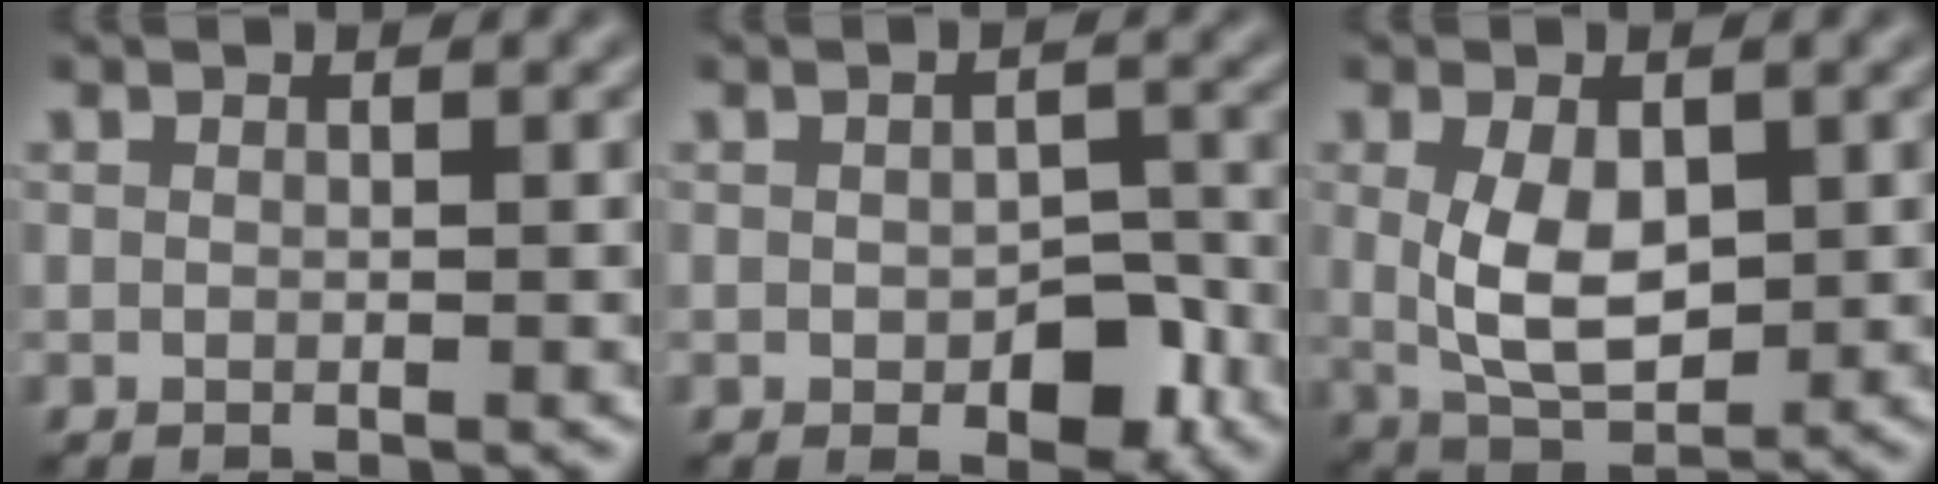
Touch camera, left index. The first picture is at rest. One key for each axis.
{"total": 3.9, "fx": -1.0, "fy": 2.1, "fz": 3.2, "tx": -0.044, "ty": -0.006, "tz": -0.010}
{"total": 4.8, "fx": 0.6, "fy": 2.5, "fz": 4.0, "tx": -0.087, "ty": -0.002, "tz": 0.019}